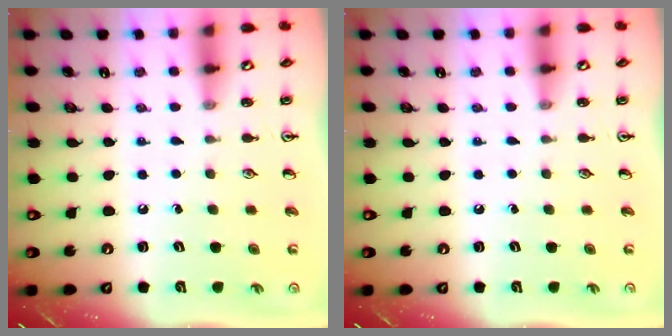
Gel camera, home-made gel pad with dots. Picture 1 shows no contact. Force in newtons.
{"total": 0.0}